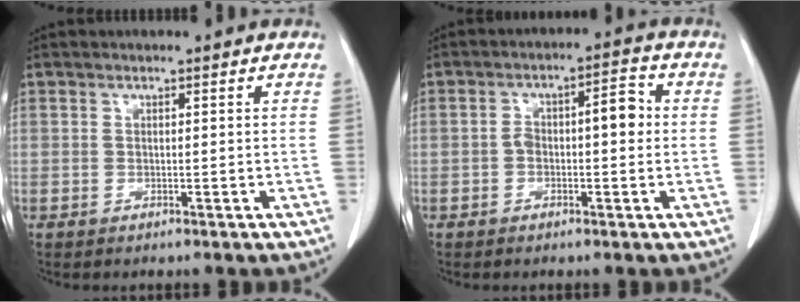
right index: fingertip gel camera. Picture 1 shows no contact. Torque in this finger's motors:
{"motor_torque": [0.20, 0.07, 0.12, 0.02]}